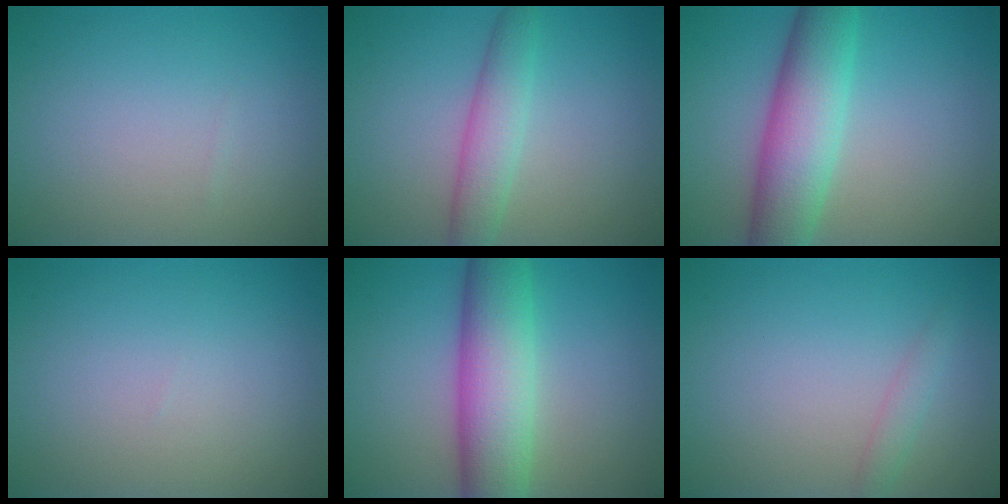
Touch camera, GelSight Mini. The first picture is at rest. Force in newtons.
{"total": 3.4, "press": 3.4, "slide": 0.1}
{"total": 7.3, "press": 7.3, "slide": 0.1}
{"total": 0.0}
{"total": 8.3, "press": 8.3, "slide": 0.3}
{"total": 1.3, "press": 1.3, "slide": 0.0}